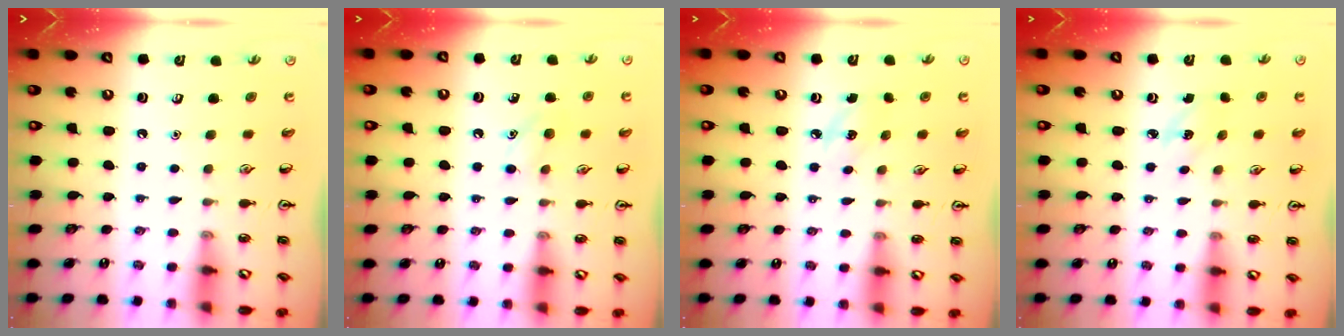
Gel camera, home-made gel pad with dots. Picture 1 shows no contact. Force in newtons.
{"total": 6.4, "press": 6.1, "slide": 1.8}
{"total": 5.3, "press": 5.1, "slide": 1.3}
{"total": 3.1, "press": 2.9, "slide": 1.2}